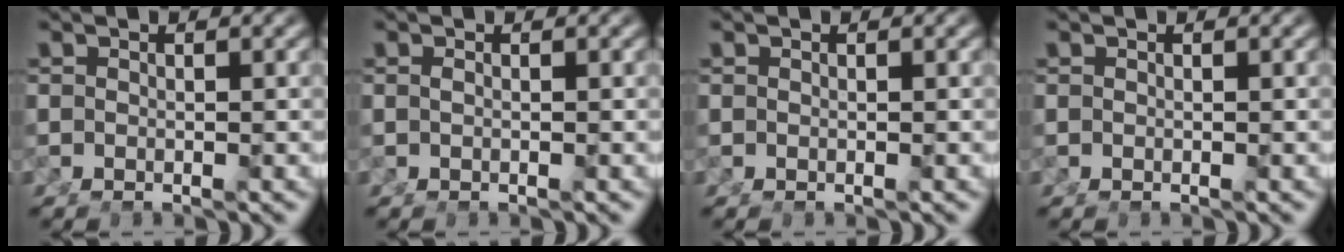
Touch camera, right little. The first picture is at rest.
{"total": 0.0}
{"total": 0.0}
{"total": 0.0}